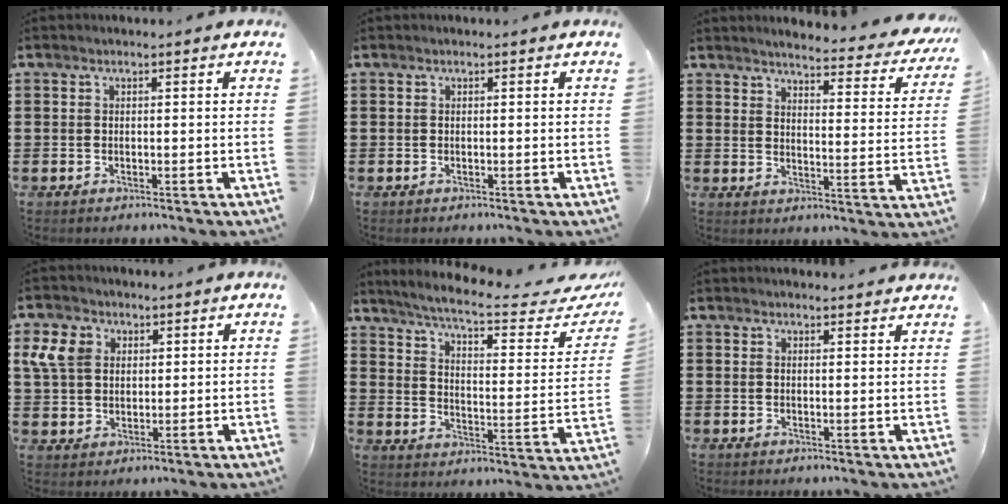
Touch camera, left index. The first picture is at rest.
{"total": 0.0}
{"total": 4.0, "force": [3.7, -0.3, 1.5], "torque": [-0.041, -0.034, 0.054]}
{"total": 5.7, "force": [2.2, 4.7, 2.4], "torque": [-0.075, 0.014, 0.038]}
{"total": 6.6, "force": [5.5, -0.3, 3.6], "torque": [-0.095, -0.038, 0.090]}
{"total": 1.6, "force": [1.5, 0.2, 0.2], "torque": [-0.007, 0.002, 0.030]}